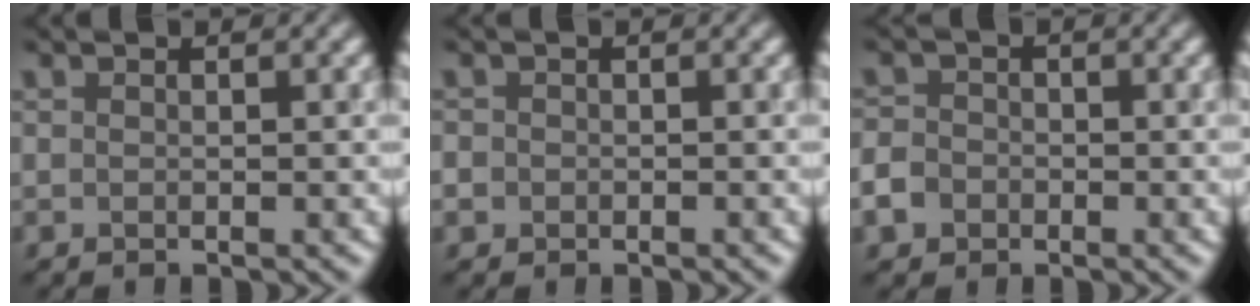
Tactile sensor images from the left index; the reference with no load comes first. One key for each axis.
{"total": 1.3, "fx": -0.4, "fy": 1.3, "fz": 0.3, "tx": 0.008, "ty": -0.004, "tz": -0.008}
{"total": 3.0, "fx": -1.3, "fy": 2.5, "fz": 1.0, "tx": -0.013, "ty": -0.003, "tz": -0.030}